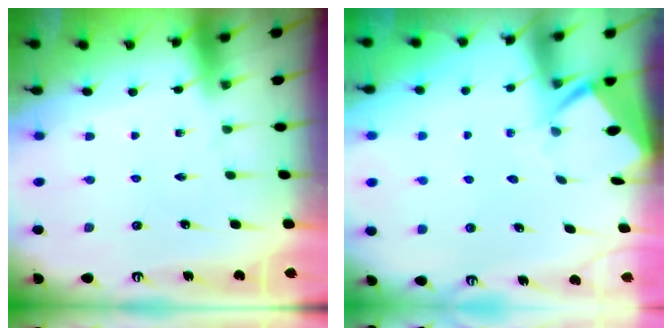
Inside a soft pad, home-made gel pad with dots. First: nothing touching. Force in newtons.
{"total": 3.4, "press": 3.4, "slide": 0.3}